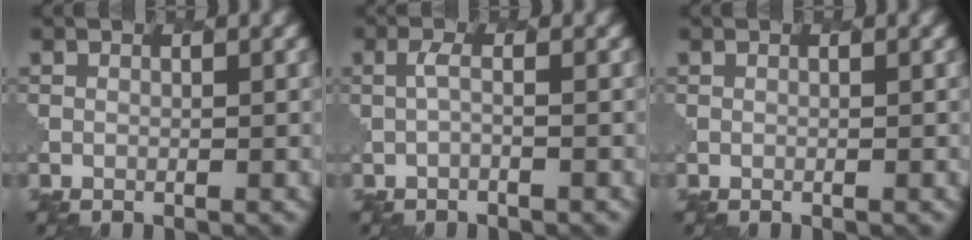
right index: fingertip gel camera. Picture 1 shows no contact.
{"total": 0.9, "force": [-0.1, 0.2, 0.9], "torque": [-0.019, -0.003, -0.005]}
{"total": 0.0}